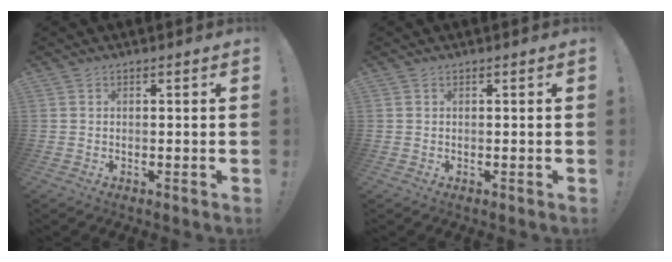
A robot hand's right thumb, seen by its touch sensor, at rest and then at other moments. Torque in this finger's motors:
{"motor_torque": [-0.14, 0.05, 0.16, -0.12, 0.07]}